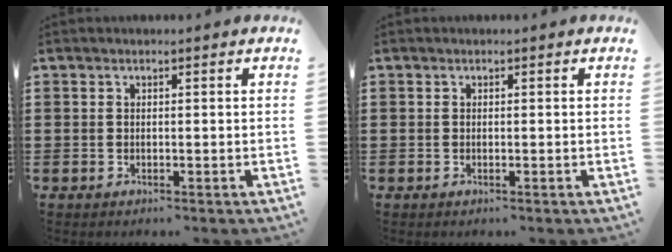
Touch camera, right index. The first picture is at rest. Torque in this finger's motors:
{"motor_torque": [0.00, 0.00, 0.00, 0.00]}